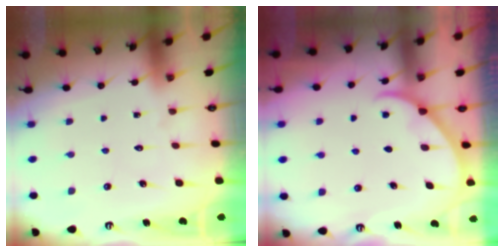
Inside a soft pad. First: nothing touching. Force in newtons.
{"total": 1.8, "press": 1.8, "slide": 0.1}